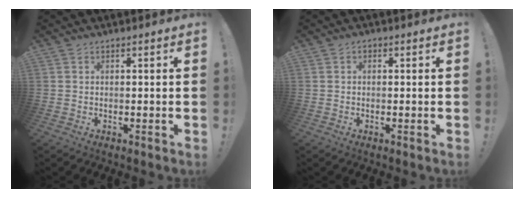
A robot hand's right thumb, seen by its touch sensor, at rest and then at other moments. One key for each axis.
{"total": 0.8, "fx": -0.1, "fy": 0.7, "fz": 0.4, "tx": 0.001, "ty": 0.000, "tz": -0.005}